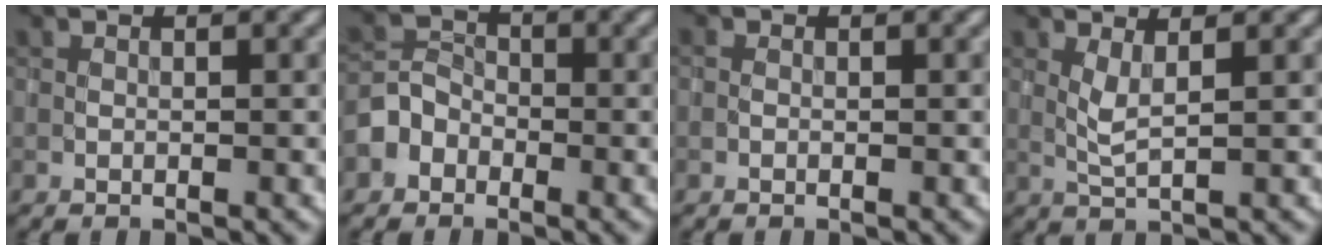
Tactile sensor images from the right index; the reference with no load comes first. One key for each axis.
{"total": 2.9, "fx": -1.6, "fy": 2.3, "fz": 0.7, "tx": -0.004, "ty": 0.010, "tz": -0.039}
{"total": 0.6, "fx": -0.2, "fy": 0.5, "fz": 0.3, "tx": -0.004, "ty": -0.001, "tz": -0.005}
{"total": 2.0, "fx": 0.7, "fy": 0.4, "fz": 1.8, "tx": -0.044, "ty": -0.002, "tz": 0.017}